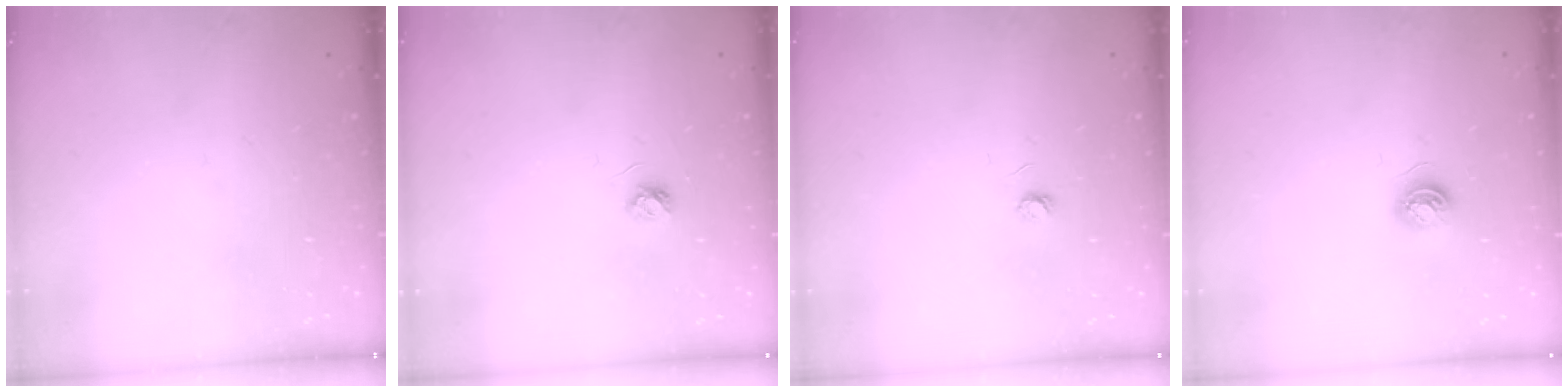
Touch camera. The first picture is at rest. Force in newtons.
{"total": 3.7, "press": 3.7, "slide": 0.4}
{"total": 2.9, "press": 2.9, "slide": 0.3}
{"total": 4.5, "press": 4.5, "slide": 0.6}